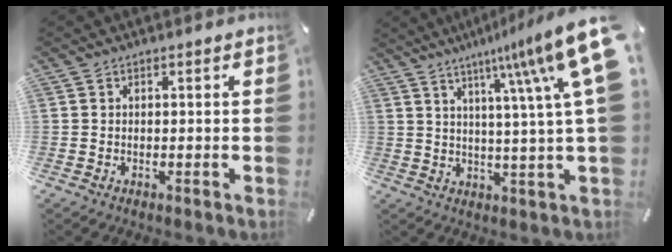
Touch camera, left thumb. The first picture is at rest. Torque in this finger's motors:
{"motor_torque": [2.52, 2.48, 1.42, -1.35, 0.51]}